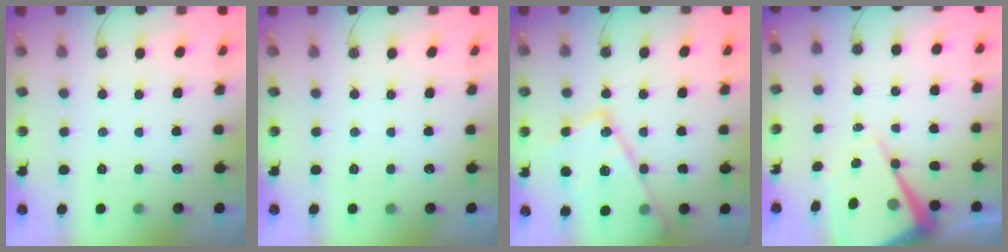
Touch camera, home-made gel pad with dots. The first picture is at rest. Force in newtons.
{"total": 0.0}
{"total": 17.6, "press": 17.6, "slide": 1.0}
{"total": 13.7, "press": 13.7, "slide": 1.2}